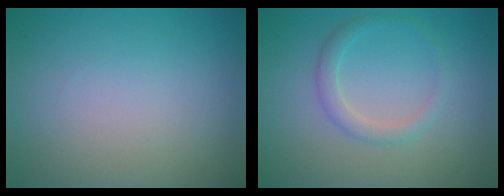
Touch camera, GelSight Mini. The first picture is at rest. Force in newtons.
{"total": 1.8, "press": 1.8, "slide": 0.2}